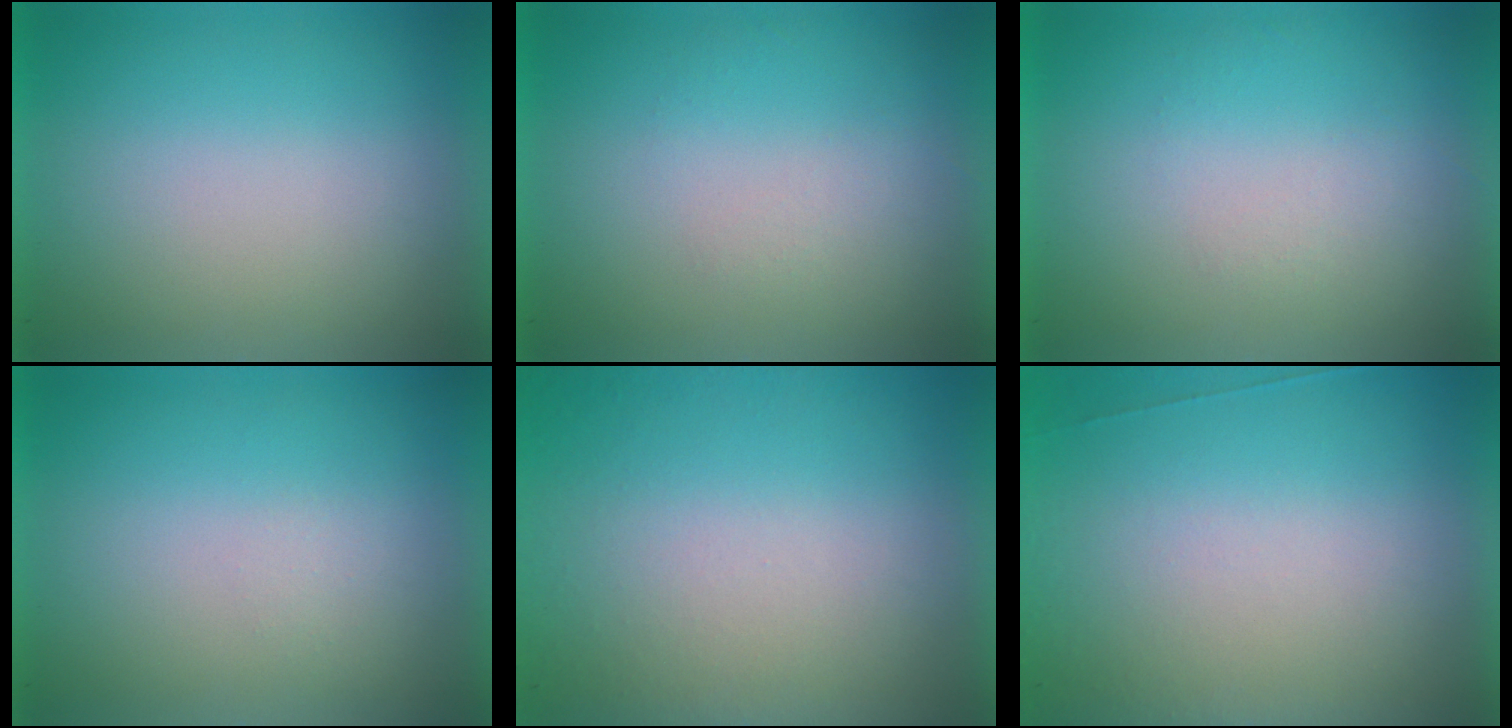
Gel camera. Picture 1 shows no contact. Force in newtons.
{"total": 1.2}
{"total": 1.2}
{"total": 1.2}
{"total": 9.2}
{"total": 7.5}